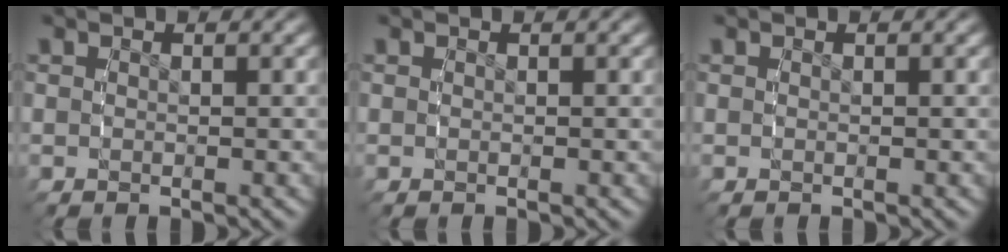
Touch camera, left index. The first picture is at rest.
{"total": 0.0}
{"total": 0.0}